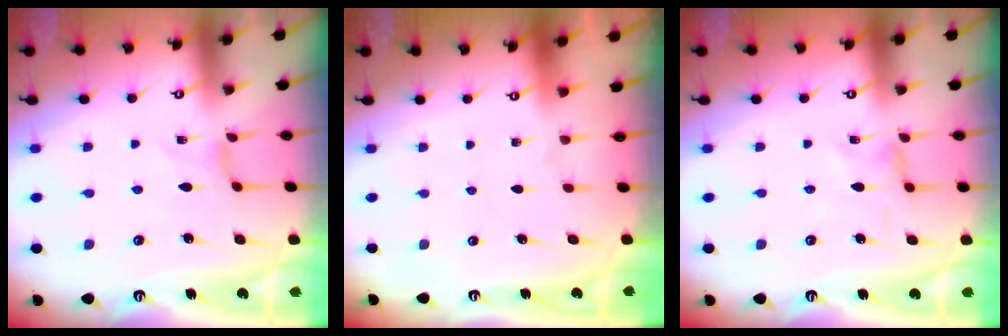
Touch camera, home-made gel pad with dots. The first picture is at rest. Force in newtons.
{"total": 0.0}
{"total": 0.7, "press": 0.6, "slide": 0.2}